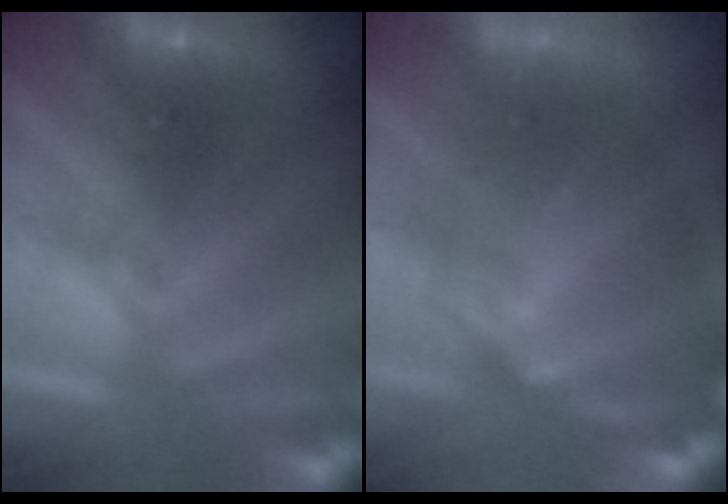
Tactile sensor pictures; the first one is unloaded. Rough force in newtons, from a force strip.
{"total": 7.6}